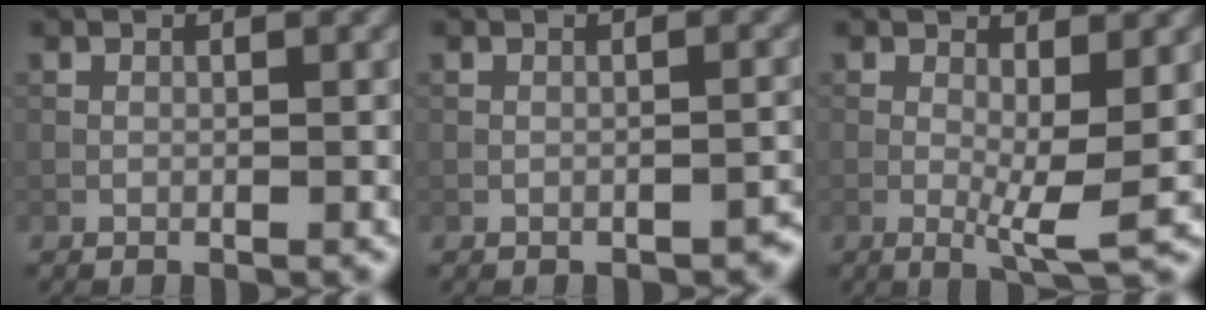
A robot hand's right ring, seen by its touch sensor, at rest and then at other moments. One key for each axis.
{"total": 1.1, "fx": -0.9, "fy": 0.5, "fz": 0.6, "tx": -0.010, "ty": 0.003, "tz": -0.011}
{"total": 4.2, "fx": 0.1, "fy": 0.8, "fz": 4.1, "tx": -0.071, "ty": -0.010, "tz": 0.001}